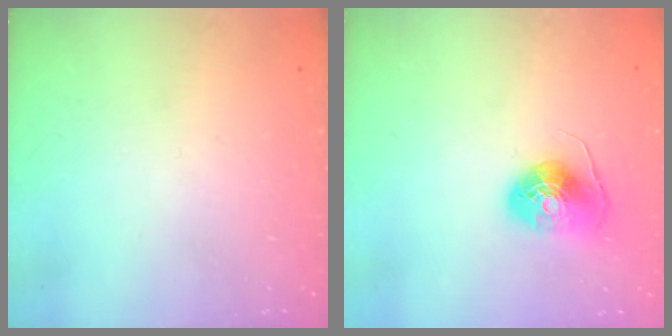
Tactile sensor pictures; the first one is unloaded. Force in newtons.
{"total": 8.5, "press": 8.4, "slide": 0.4}